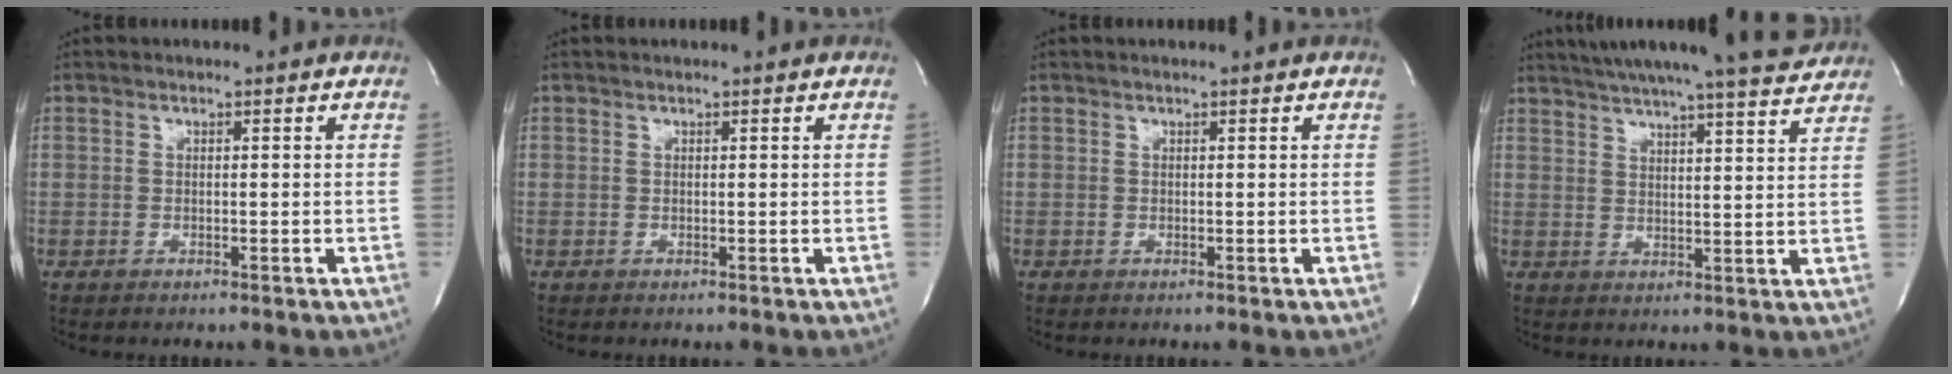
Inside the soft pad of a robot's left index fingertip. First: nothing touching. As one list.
[{"total": 0.9, "force": [0.8, 0.0, 0.2], "torque": [-0.007, 0.007, 0.011]}, {"total": 1.1, "force": [1.0, -0.1, 0.4], "torque": [-0.010, 0.008, 0.014]}, {"total": 18.1, "force": [16.6, 0.6, 7.0], "torque": [-0.112, -0.009, 0.218]}]